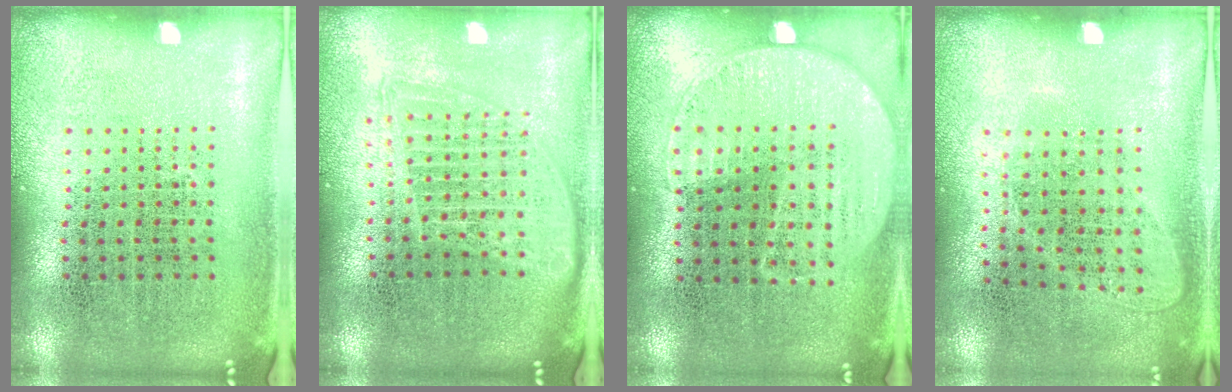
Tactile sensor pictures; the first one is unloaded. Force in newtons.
{"total": 1.6, "press": 1.4, "slide": 0.8}
{"total": 1.2, "press": 1.0, "slide": 0.6}
{"total": 1.0, "press": 0.9, "slide": 0.5}